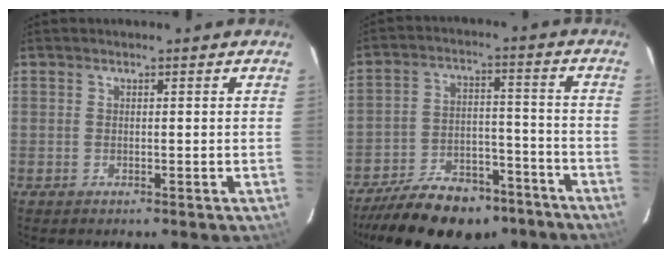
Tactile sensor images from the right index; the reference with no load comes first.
{"total": 20.2, "force": [-15.8, 8.9, 8.7], "torque": [-0.181, 0.016, -0.220]}